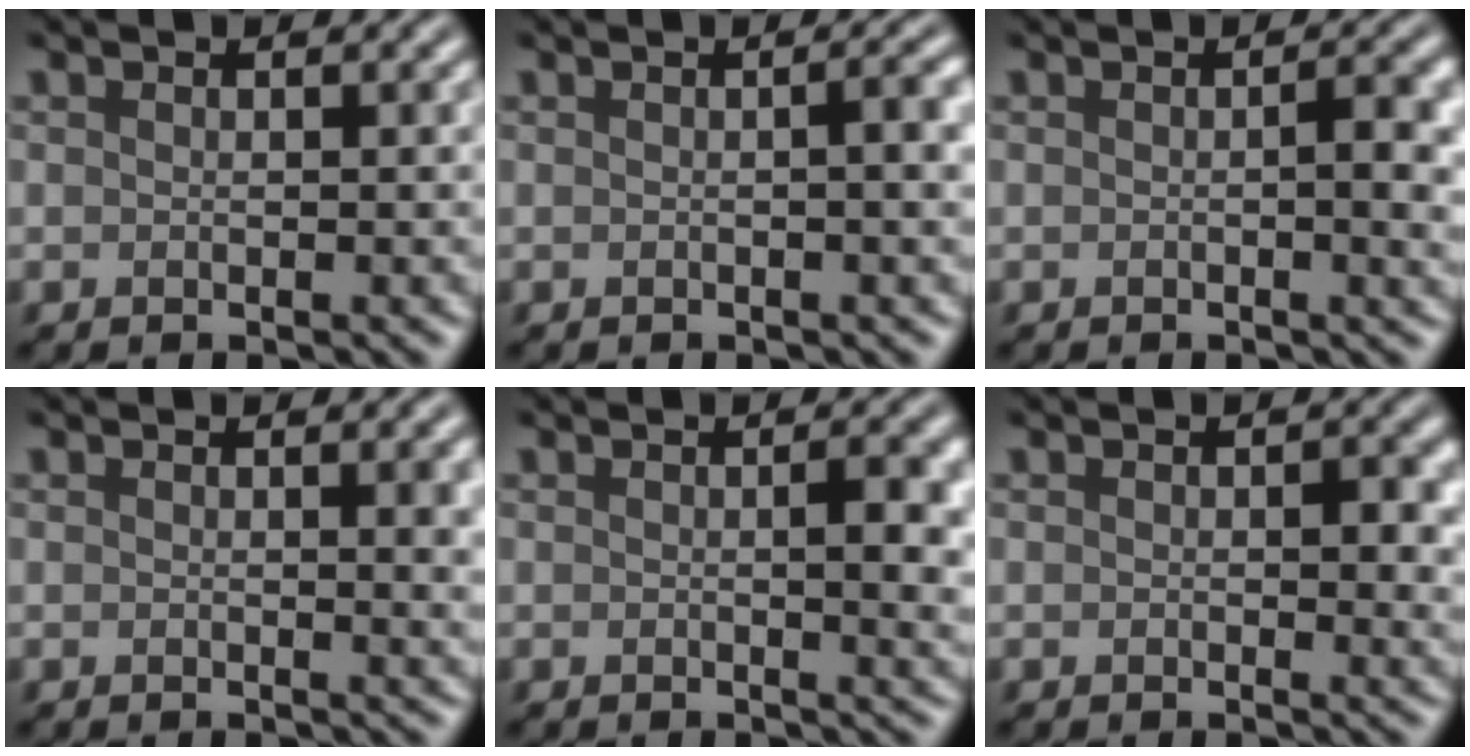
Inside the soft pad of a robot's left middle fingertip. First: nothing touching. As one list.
[{"total": 2.4, "force": [0.1, 0.6, 2.3], "torque": [-0.027, 0.006, -0.001]}, {"total": 2.7, "force": [0.0, 0.5, 2.6], "torque": [-0.039, 0.001, -0.001]}, {"total": 2.8, "force": [0.5, 0.8, 2.6], "torque": [-0.023, 0.001, 0.004]}, {"total": 3.2, "force": [0.2, 0.8, 3.1], "torque": [-0.039, 0.000, 0.001]}, {"total": 2.4, "force": [0.3, 1.2, 2.0], "torque": [-0.020, -0.003, 0.003]}]